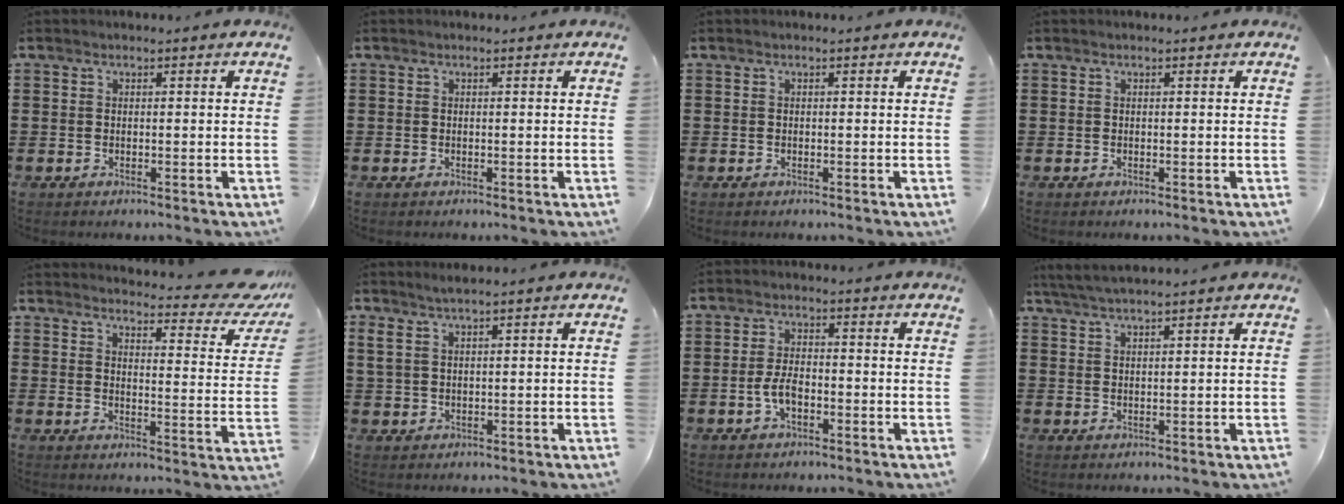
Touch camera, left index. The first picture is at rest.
{"total": 0.0}
{"total": 0.0}
{"total": 0.0}
{"total": 5.3, "force": [4.6, 0.6, 2.4], "torque": [-0.045, -0.041, 0.072]}
{"total": 2.4, "force": [1.4, 0.6, 1.7], "torque": [-0.037, 0.004, 0.027]}
{"total": 4.0, "force": [-1.3, 1.8, 3.3], "torque": [-0.088, -0.004, -0.031]}
{"total": 2.6, "force": [2.3, -0.2, 1.1], "torque": [-0.027, 0.000, 0.044]}